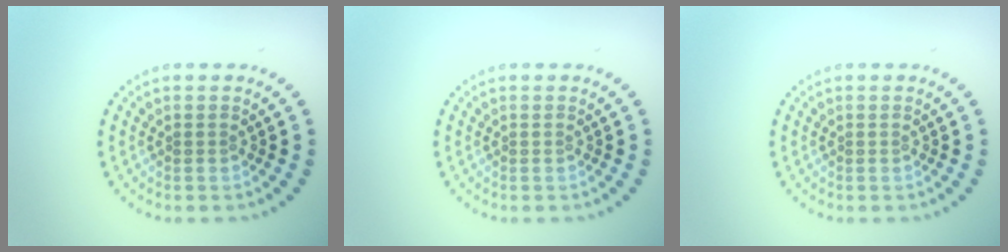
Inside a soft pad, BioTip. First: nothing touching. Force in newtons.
{"total": 0.0}
{"total": 0.0}